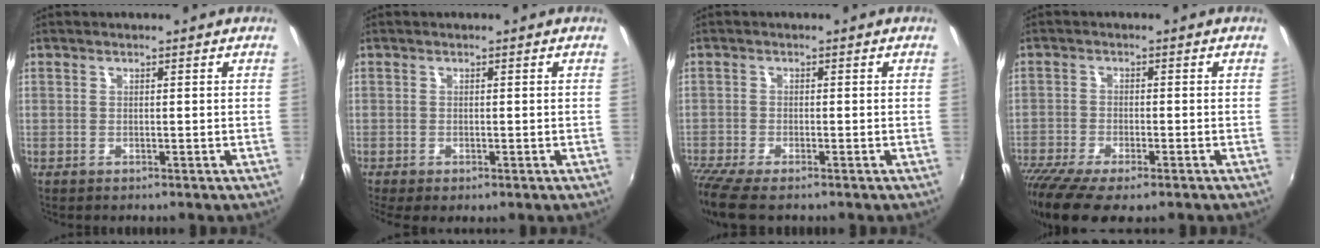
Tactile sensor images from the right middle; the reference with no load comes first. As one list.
[{"total": 2.1, "force": [-1.1, 0.6, 1.6], "torque": [-0.030, -0.009, -0.013]}, {"total": 6.4, "force": [-5.1, 0.9, 3.8], "torque": [-0.096, -0.032, -0.097]}, {"total": 13.3, "force": [-9.3, 3.9, 8.7], "torque": [-0.200, -0.064, -0.163]}]